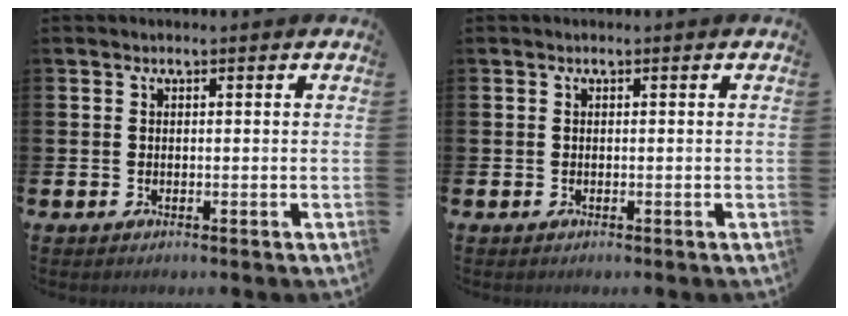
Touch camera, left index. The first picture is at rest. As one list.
[{"total": 0.0}]